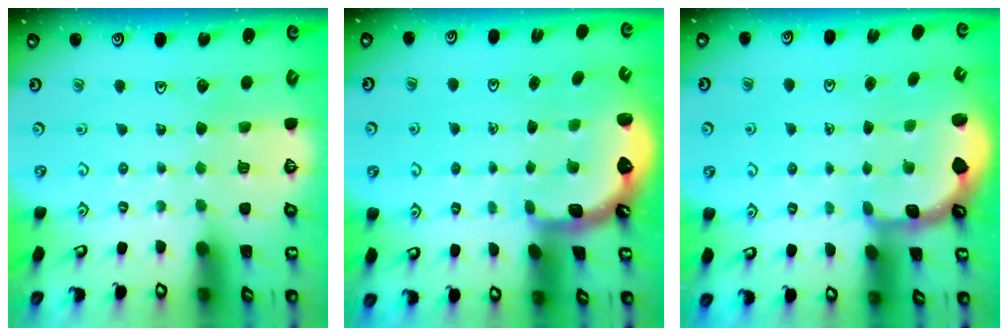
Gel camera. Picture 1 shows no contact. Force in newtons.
{"total": 2.5, "press": 1.2, "slide": 2.2}
{"total": 2.4, "press": 1.6, "slide": 1.8}